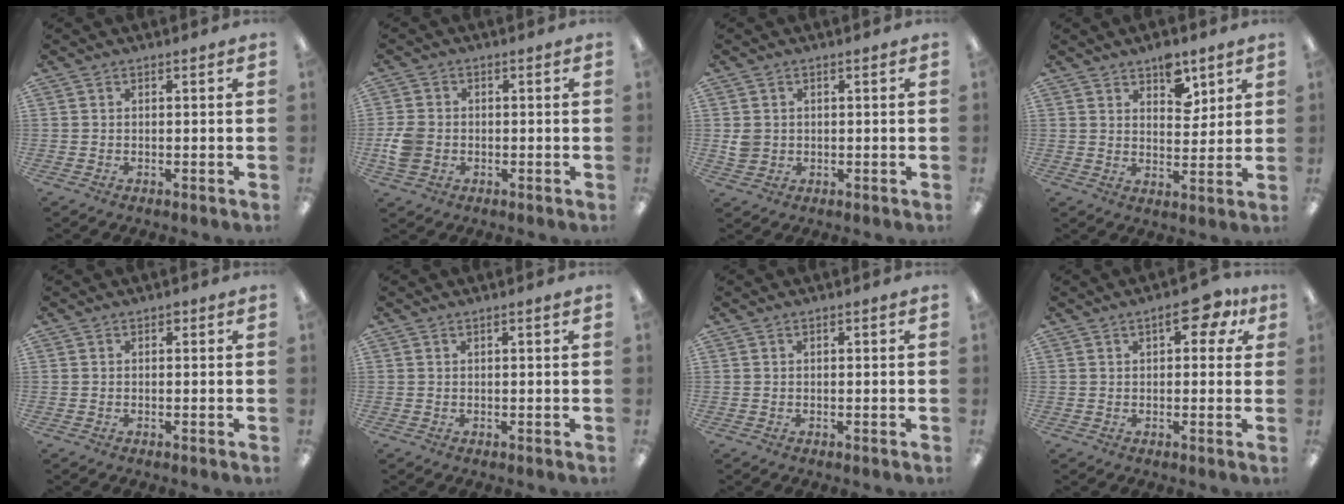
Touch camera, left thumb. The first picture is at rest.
{"total": 6.2, "force": [-1.3, 5.0, 3.4], "torque": [-0.066, 0.006, -0.023]}
{"total": 3.3, "force": [0.3, 3.1, 1.0], "torque": [-0.013, 0.002, 0.005]}
{"total": 7.7, "force": [5.3, 4.1, 3.7], "torque": [-0.033, -0.029, 0.087]}
{"total": 0.7, "force": [0.3, 0.6, 0.3], "torque": [-0.006, 0.003, 0.006]}
{"total": 0.9, "force": [0.5, 0.1, 0.8], "torque": [-0.015, 0.000, 0.008]}
{"total": 0.5, "force": [0.2, 0.3, 0.3], "torque": [-0.006, 0.002, 0.003]}
{"total": 8.5, "force": [3.7, 4.1, 6.5], "torque": [-0.073, -0.009, 0.055]}